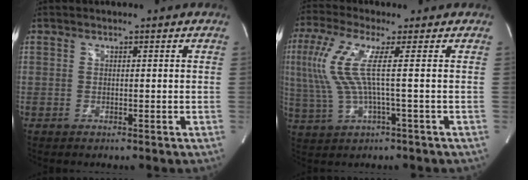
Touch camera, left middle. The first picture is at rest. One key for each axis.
{"total": 9.2, "fx": 1.3, "fy": 0.3, "fz": 9.1, "tx": -0.218, "ty": 0.010, "tz": 0.026}